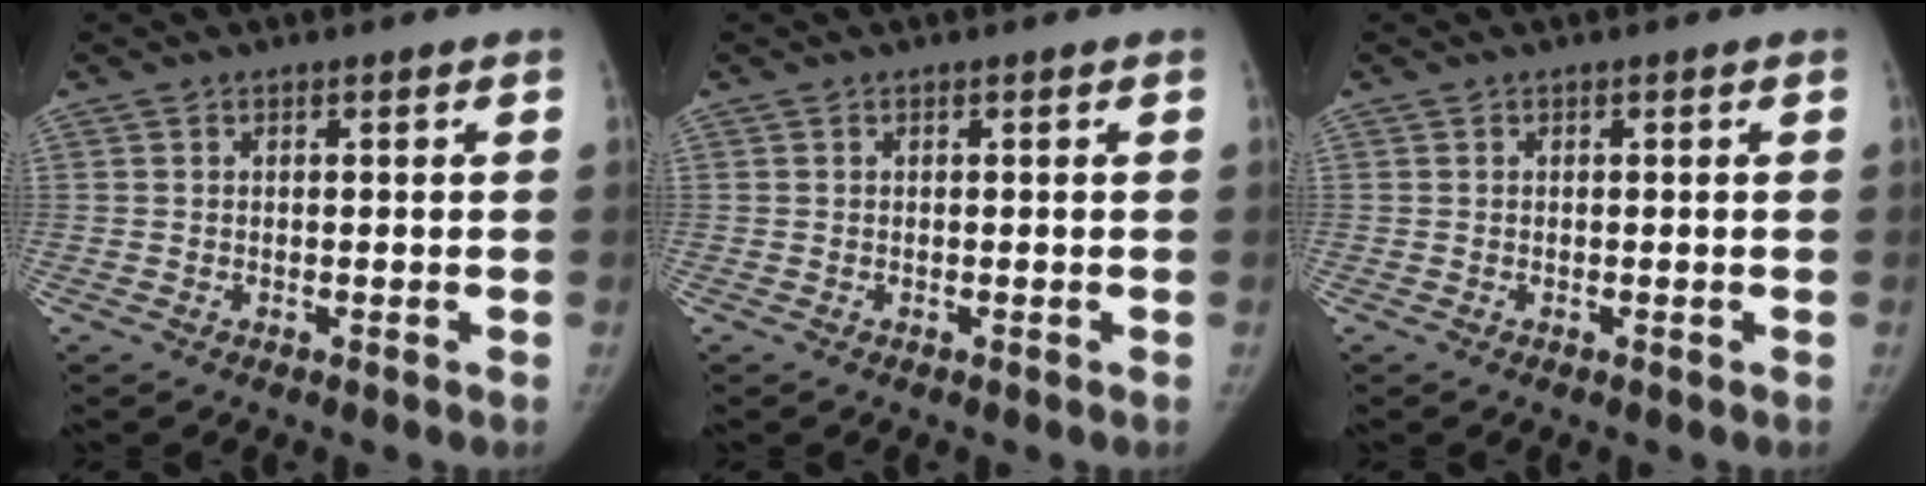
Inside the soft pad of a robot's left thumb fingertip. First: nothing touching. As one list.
[{"total": 0.0}, {"total": 0.0}]